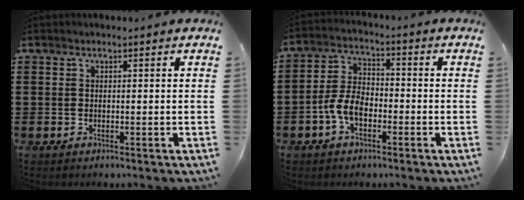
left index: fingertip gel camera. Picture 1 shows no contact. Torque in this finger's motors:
{"motor_torque": [1.28, 0.86, 0.52, 0.14]}